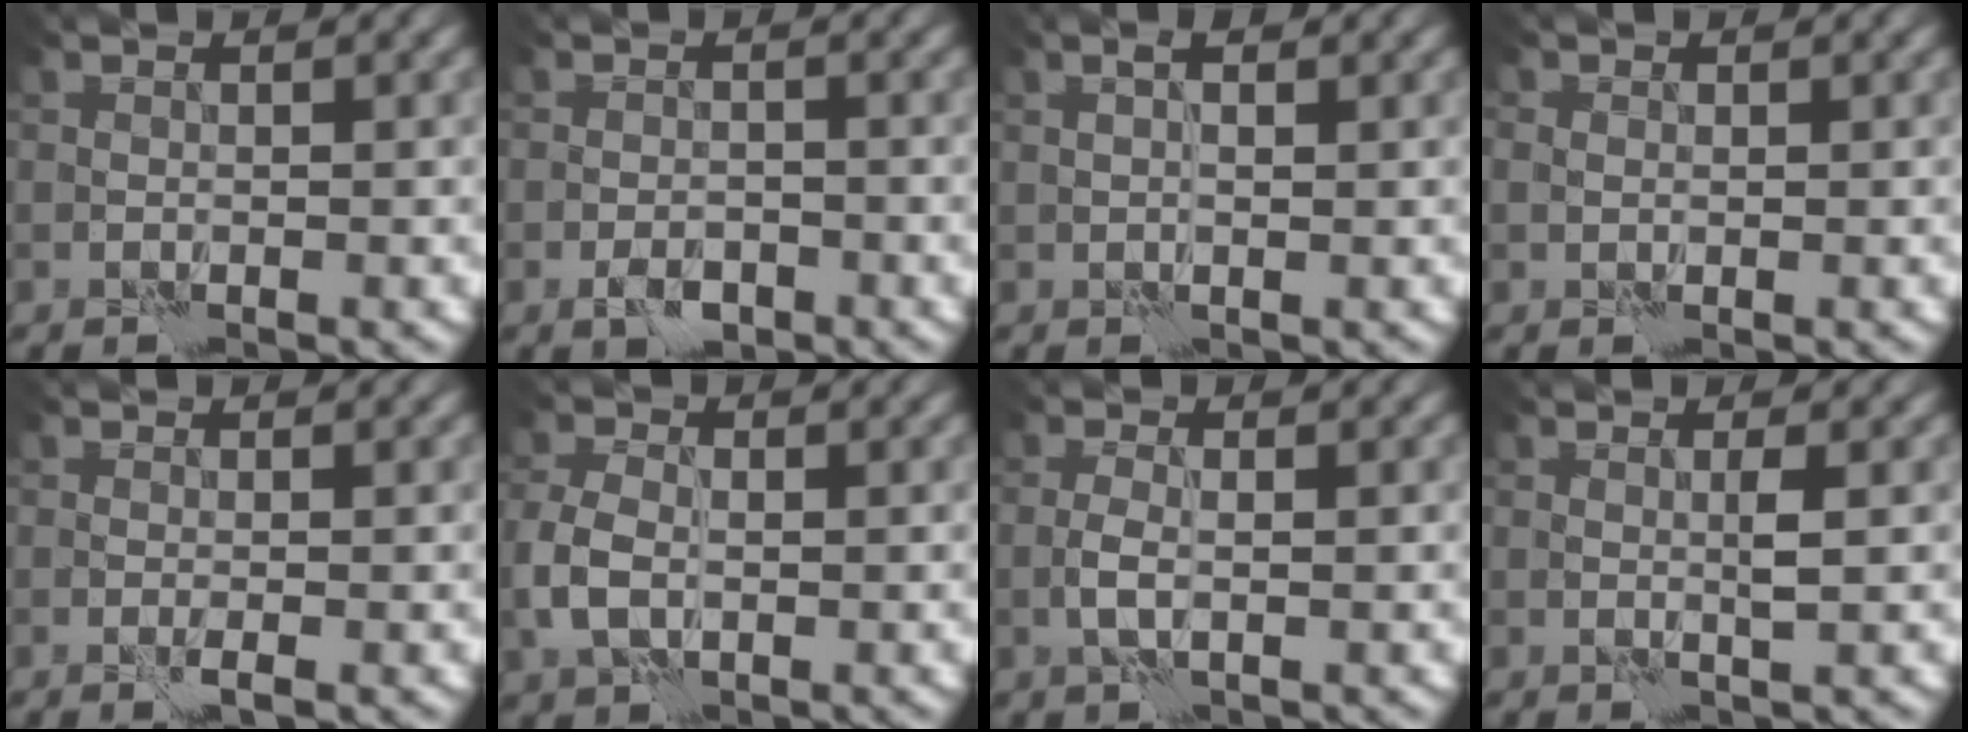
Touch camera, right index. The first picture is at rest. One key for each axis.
{"total": 1.8, "fx": -1.1, "fy": 0.9, "fz": 1.1, "tx": -0.015, "ty": 0.000, "tz": -0.020}
{"total": 1.1, "fx": 0.7, "fy": 0.2, "fz": 0.9, "tx": -0.014, "ty": 0.001, "tz": 0.010}
{"total": 1.0, "fx": 0.1, "fy": 0.9, "fz": 0.5, "tx": -0.006, "ty": -0.004, "tz": 0.000}
{"total": 0.9, "fx": -0.2, "fy": 0.0, "fz": 0.8, "tx": -0.017, "ty": -0.004, "tz": -0.005}
{"total": 3.3, "fx": -0.5, "fy": 2.2, "fz": 2.4, "tx": -0.058, "ty": -0.002, "tz": -0.015}
{"total": 1.5, "fx": -0.2, "fy": 0.4, "fz": 1.5, "tx": -0.032, "ty": -0.001, "tz": -0.008}
{"total": 1.1, "fx": 0.5, "fy": -0.3, "fz": 1.0, "tx": -0.020, "ty": -0.003, "tz": 0.008}